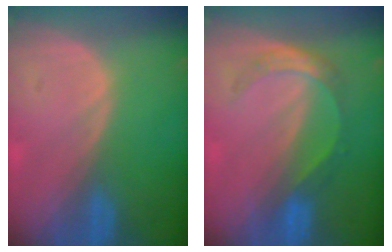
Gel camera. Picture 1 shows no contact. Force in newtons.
{"total": 5.5, "press": 4.7, "slide": 2.8}